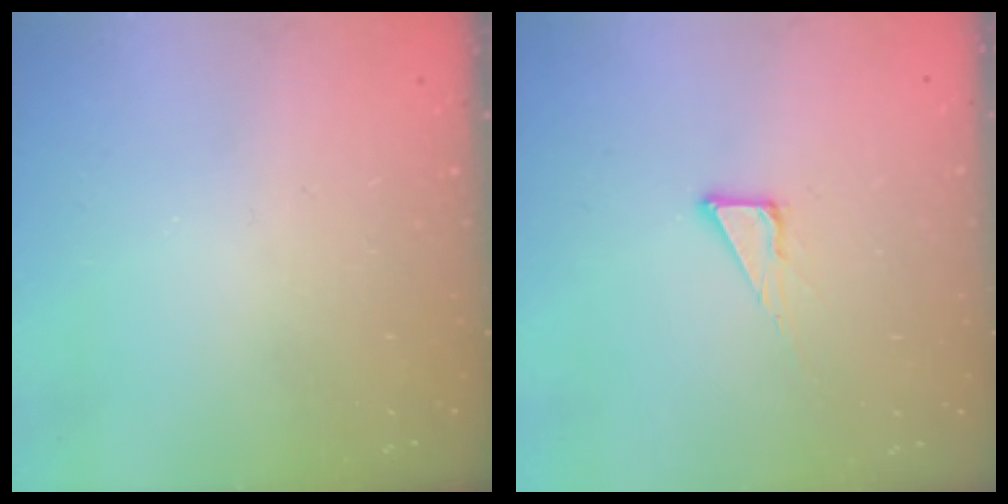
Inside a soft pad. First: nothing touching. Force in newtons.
{"total": 3.3, "press": 3.3, "slide": 0.2}